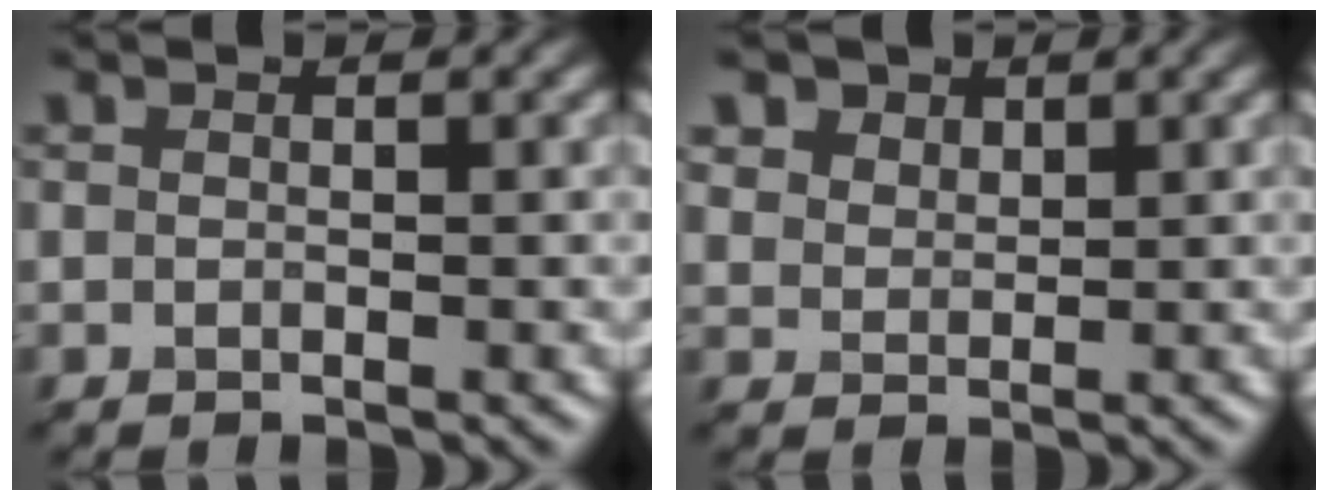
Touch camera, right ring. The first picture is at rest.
{"total": 2.5, "force": [2.4, 0.9, -0.1], "torque": [-0.046, 0.001, 0.070]}